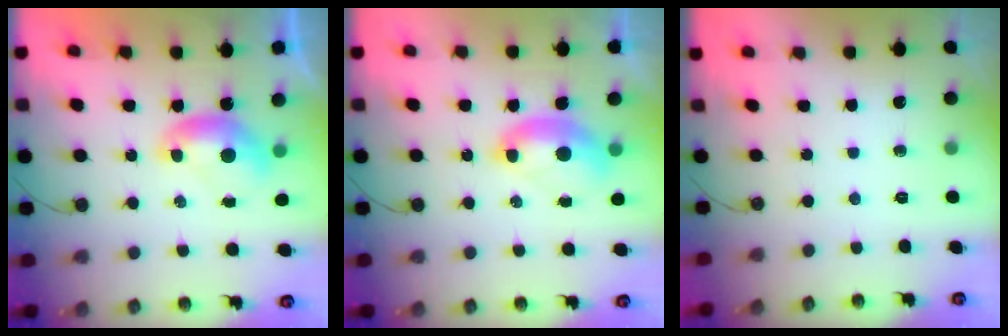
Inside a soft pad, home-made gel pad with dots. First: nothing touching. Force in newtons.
{"total": 2.5, "press": 2.5, "slide": 0.6}
{"total": 0.0}